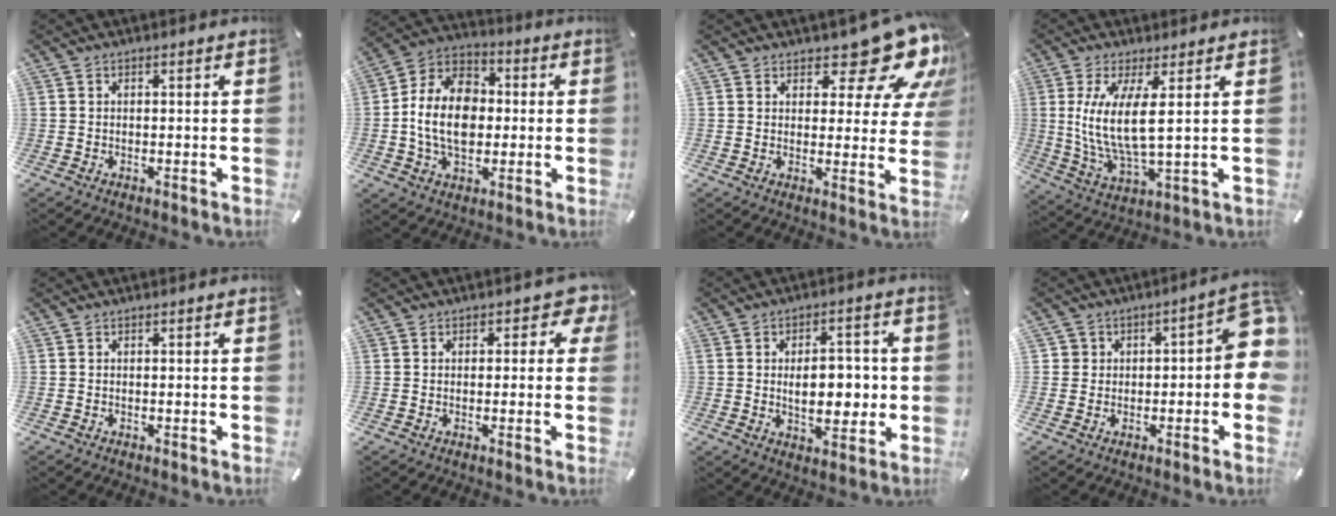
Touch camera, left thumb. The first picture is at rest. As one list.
[{"total": 14.2, "force": [-1.3, 10.6, 9.4], "torque": [-0.210, 0.017, -0.025]}, {"total": 14.6, "force": [9.7, 6.2, 8.9], "torque": [-0.103, -0.078, 0.160]}, {"total": 11.4, "force": [2.4, 3.2, 10.6], "torque": [-0.241, -0.017, 0.039]}, {"total": 0.0}, {"total": 4.2, "force": [1.4, 2.9, 2.7], "torque": [-0.023, -0.004, 0.019]}, {"total": 10.1, "force": [-0.1, 6.0, 8.1], "torque": [-0.112, 0.001, -0.006]}, {"total": 8.5, "force": [-0.1, 5.1, 6.8], "torque": [-0.070, -0.002, -0.003]}]